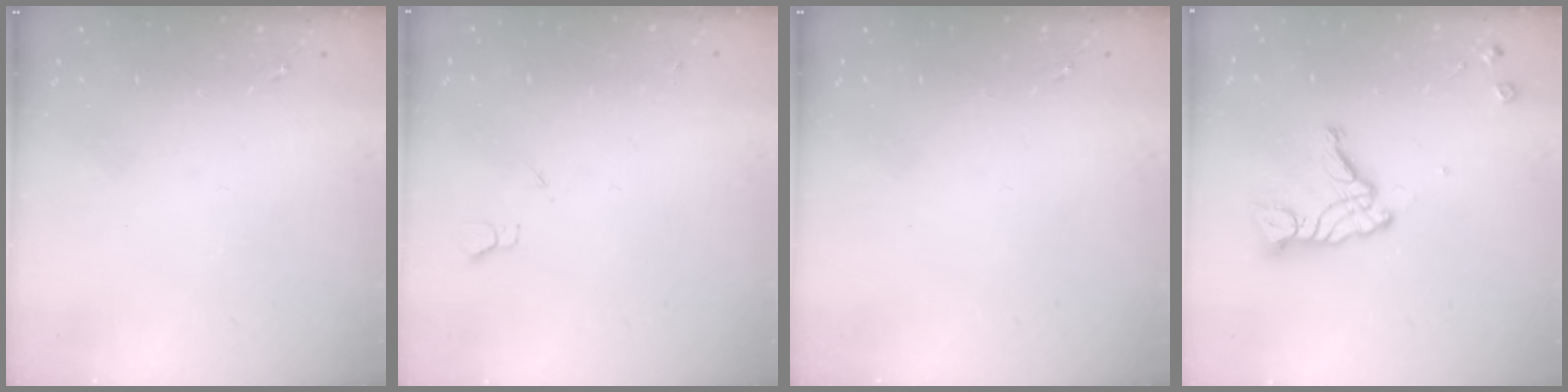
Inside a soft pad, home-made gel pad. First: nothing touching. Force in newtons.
{"total": 2.7, "press": 2.6, "slide": 0.3}
{"total": 0.0}
{"total": 13.7, "press": 13.7, "slide": 1.3}